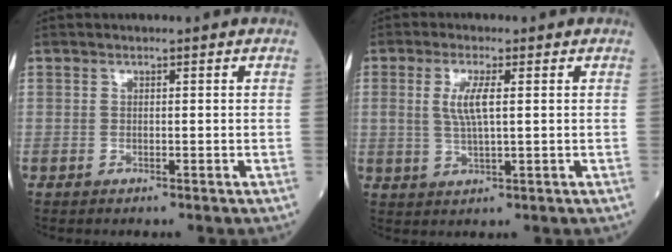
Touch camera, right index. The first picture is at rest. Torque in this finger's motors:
{"motor_torque": [0.09, 0.06, 0.15, 0.09]}